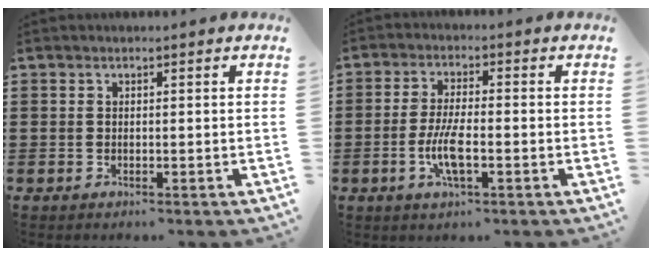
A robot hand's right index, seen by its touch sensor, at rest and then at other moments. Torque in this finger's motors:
{"motor_torque": [1.35, 0.79, 0.11, 0.04]}